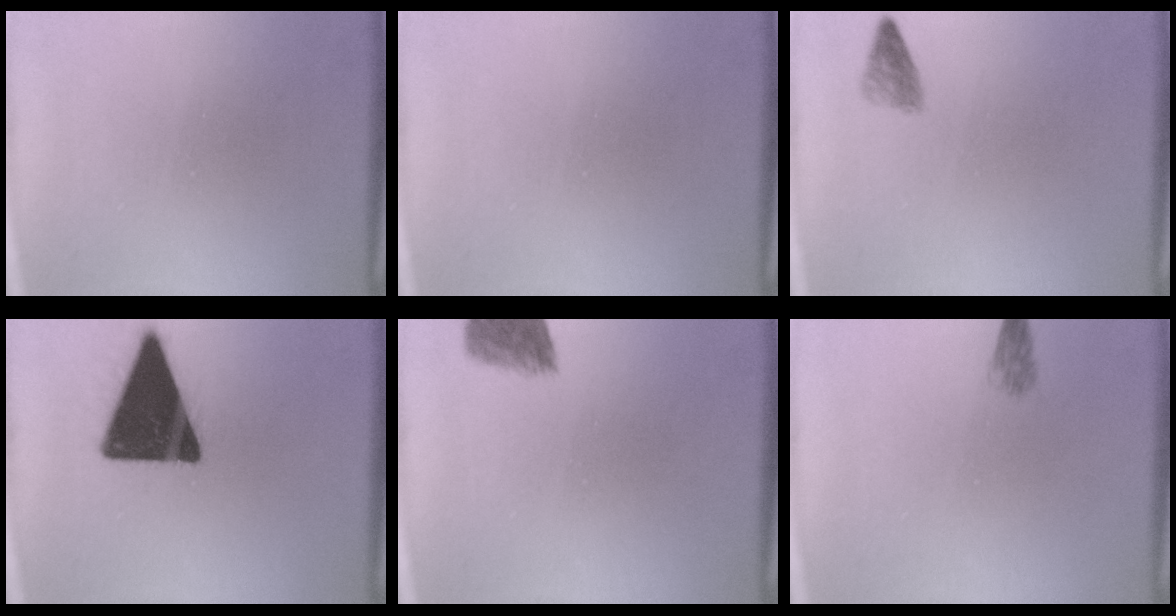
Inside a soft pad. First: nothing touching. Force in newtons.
{"total": 0.0}
{"total": 1.7}
{"total": 19.5}
{"total": 5.2}
{"total": 1.8}